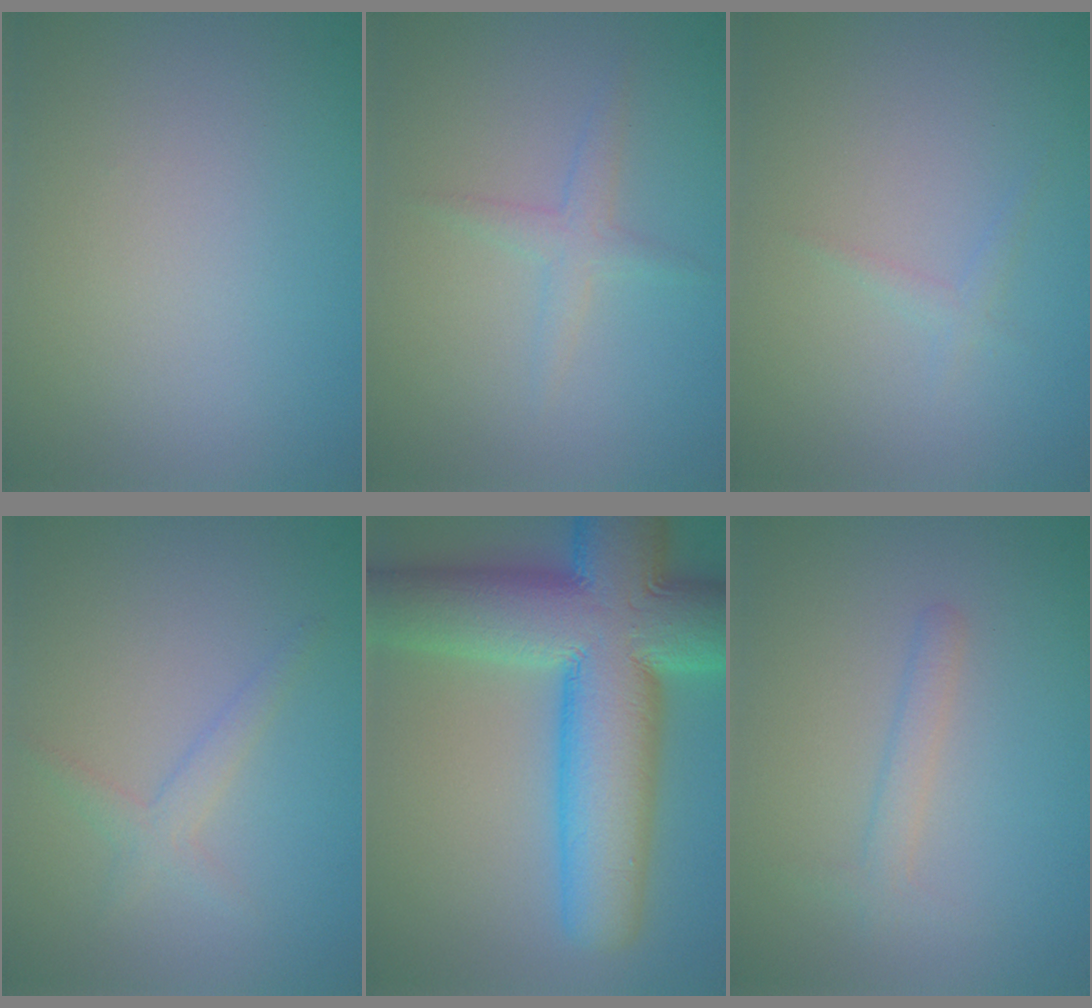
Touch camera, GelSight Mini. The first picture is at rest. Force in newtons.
{"total": 1.7, "press": 1.7, "slide": 0.1}
{"total": 0.8, "press": 0.8, "slide": 0.1}
{"total": 1.6, "press": 1.6, "slide": 0.1}
{"total": 15.1, "press": 15.1, "slide": 0.5}
{"total": 1.8, "press": 1.8, "slide": 0.2}